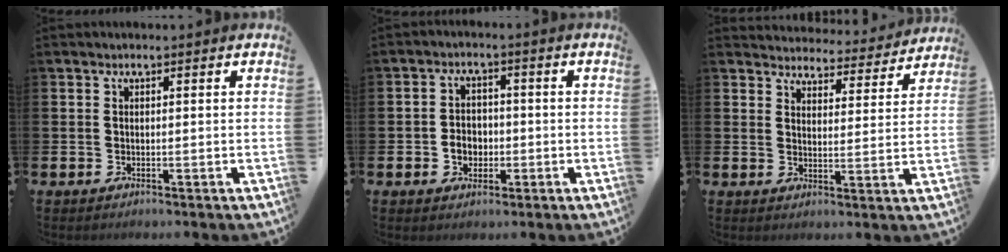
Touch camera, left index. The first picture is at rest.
{"total": 3.3, "force": [-0.9, 2.8, 1.6], "torque": [-0.028, 0.004, -0.023]}
{"total": 4.2, "force": [4.1, 0.8, 0.1], "torque": [-0.012, -0.037, 0.067]}